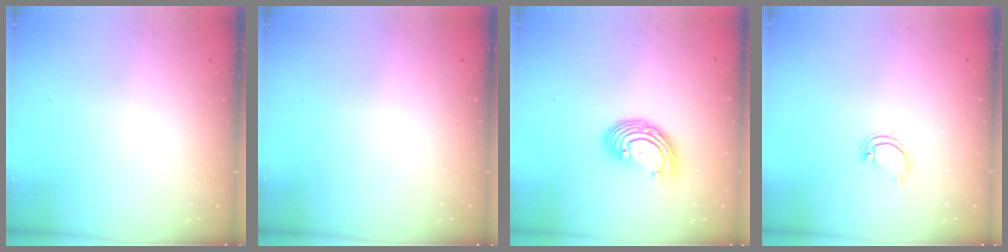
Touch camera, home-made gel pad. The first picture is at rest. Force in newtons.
{"total": 0.0}
{"total": 8.1, "press": 8.0, "slide": 1.5}
{"total": 3.0, "press": 3.0, "slide": 0.2}